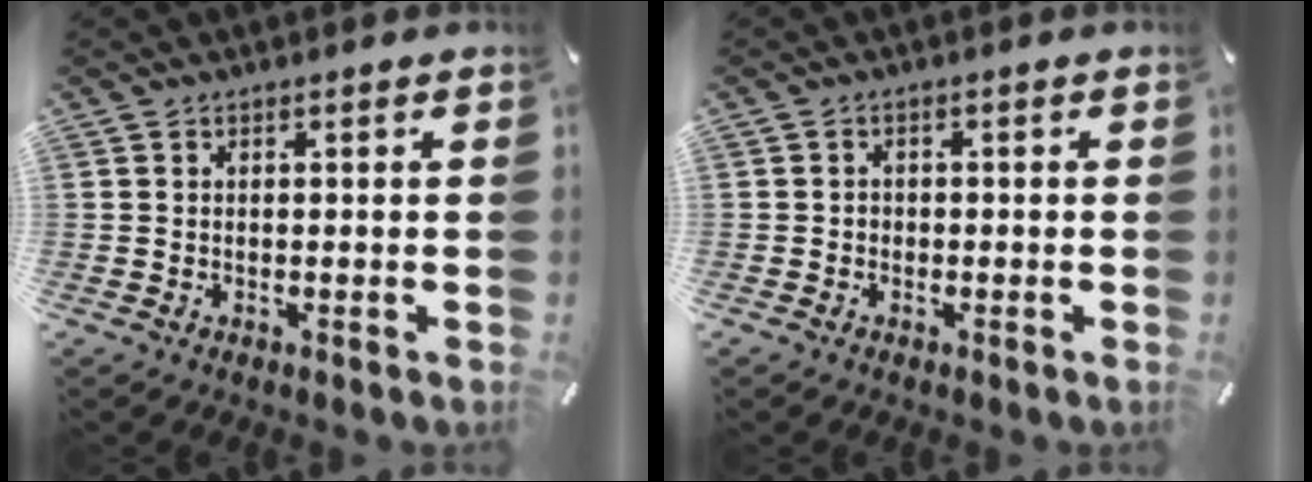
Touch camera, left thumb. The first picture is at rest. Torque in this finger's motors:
{"motor_torque": [0.08, -0.24, 0.09, 0.15, 0.00]}